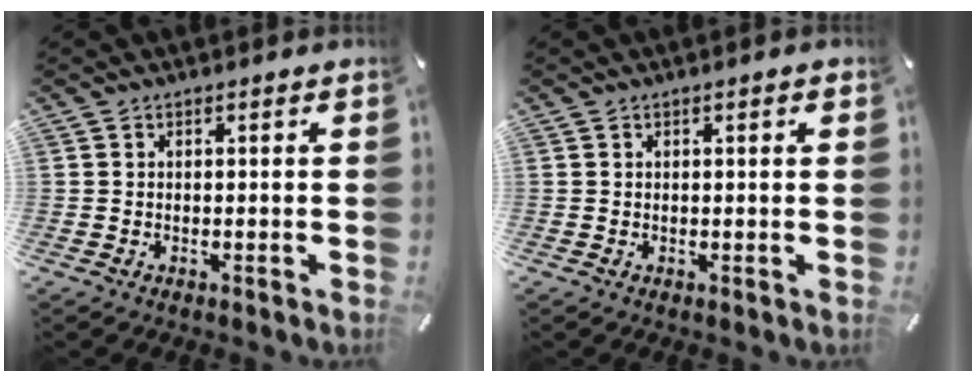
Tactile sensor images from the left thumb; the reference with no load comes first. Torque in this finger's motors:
{"motor_torque": [-0.49, -0.05, -0.03, 0.27, -0.06]}